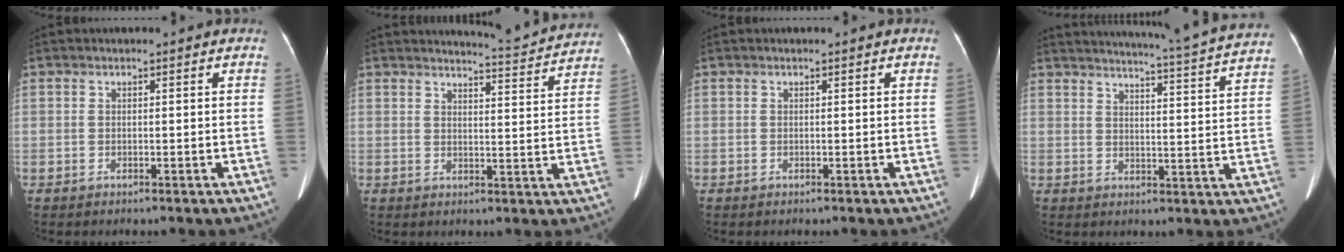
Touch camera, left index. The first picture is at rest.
{"total": 8.3, "force": [8.3, -0.7, 0.6], "torque": [-0.024, -0.023, 0.097]}
{"total": 0.0}
{"total": 22.2, "force": [20.9, -1.3, 7.4], "torque": [-0.120, -0.065, 0.248]}